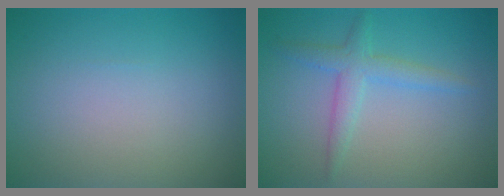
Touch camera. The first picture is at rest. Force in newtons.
{"total": 2.5, "press": 2.5, "slide": 0.1}